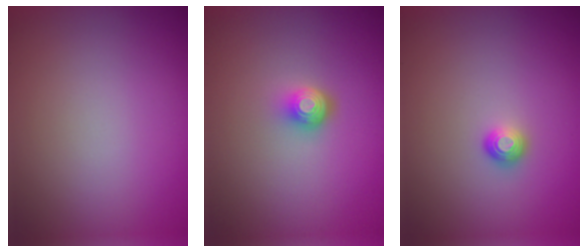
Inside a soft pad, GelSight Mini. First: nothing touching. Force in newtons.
{"total": 2.3, "press": 1.4, "slide": 1.8}
{"total": 1.1, "press": 1.0, "slide": 0.4}